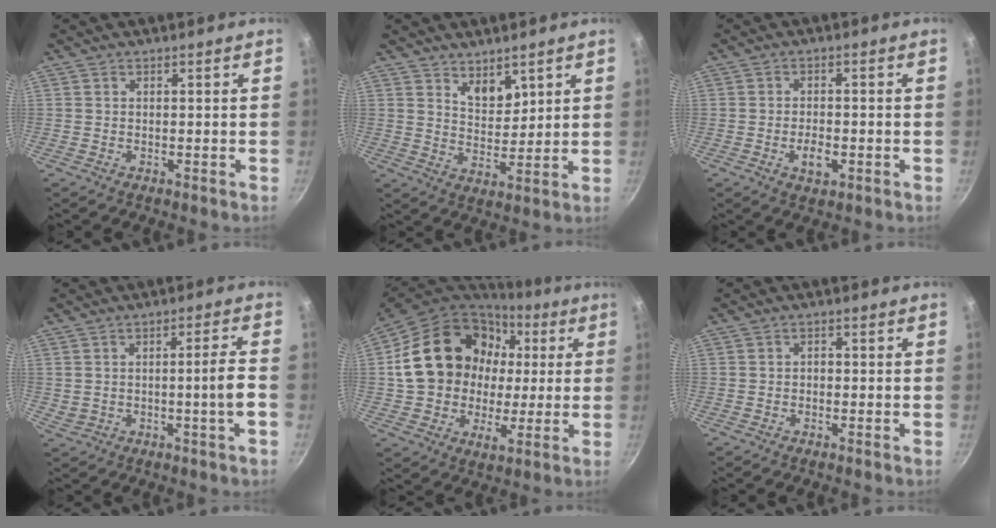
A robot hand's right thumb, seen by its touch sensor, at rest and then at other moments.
{"total": 5.8, "force": [3.8, 3.1, 3.1], "torque": [-0.029, -0.037, 0.066]}
{"total": 4.3, "force": [-1.4, 2.2, 3.4], "torque": [-0.054, 0.008, -0.024]}
{"total": 6.1, "force": [-0.8, 0.5, 6.1], "torque": [-0.099, 0.015, -0.002]}
{"total": 23.2, "force": [4.0, 18.3, 13.7], "torque": [-0.210, 0.025, 0.067]}
{"total": 1.2, "force": [-0.5, 0.9, 0.6], "torque": [-0.009, 0.005, -0.010]}